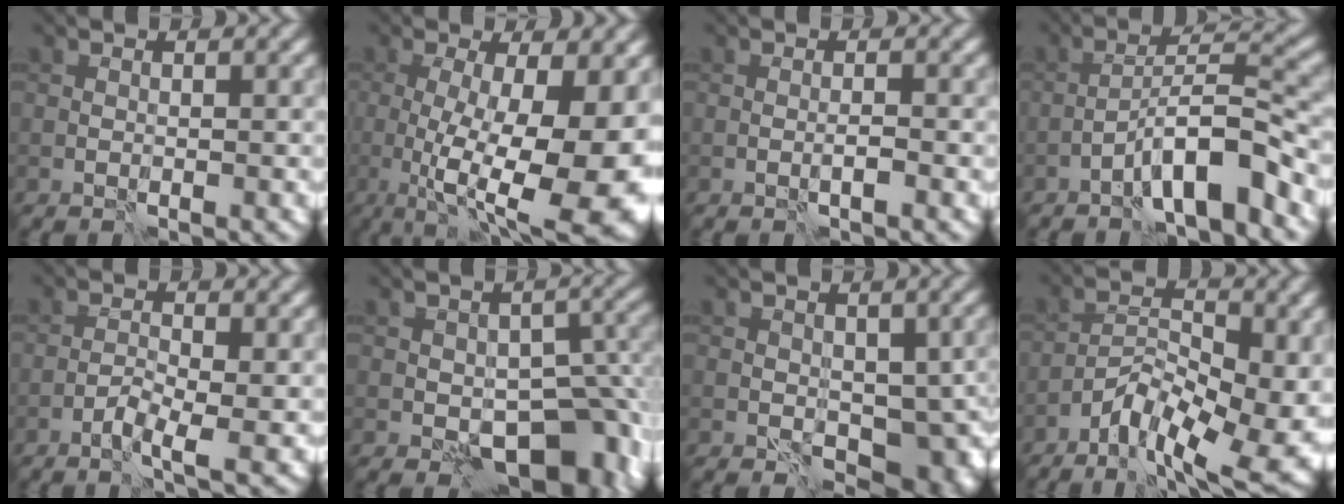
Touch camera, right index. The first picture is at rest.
{"total": 13.8, "force": [-1.5, 4.2, 13.0], "torque": [-0.174, -0.008, -0.014]}
{"total": 0.7, "force": [-0.3, 0.0, 0.6], "torque": [-0.009, 0.003, -0.008]}
{"total": 5.9, "force": [-3.6, 1.1, 4.6], "torque": [-0.072, 0.023, -0.062]}
{"total": 2.4, "force": [-1.1, 0.5, 2.1], "torque": [-0.041, 0.003, -0.027]}
{"total": 9.5, "force": [-3.1, 5.5, 7.1], "torque": [-0.084, -0.006, -0.039]}
{"total": 6.2, "force": [-1.0, 4.1, 4.4], "torque": [-0.051, -0.015, -0.006]}
{"total": 10.3, "force": [-5.3, 4.3, 7.7], "torque": [-0.114, -0.012, -0.090]}